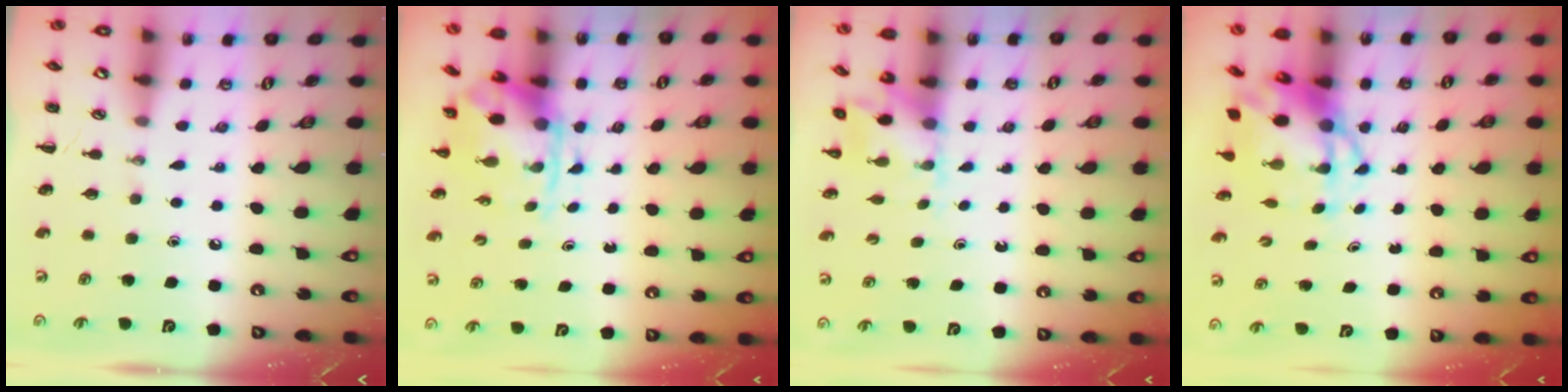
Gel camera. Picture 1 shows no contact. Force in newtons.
{"total": 3.7, "press": 3.6, "slide": 0.9}
{"total": 2.5, "press": 2.5, "slide": 0.5}
{"total": 6.6, "press": 6.3, "slide": 2.1}